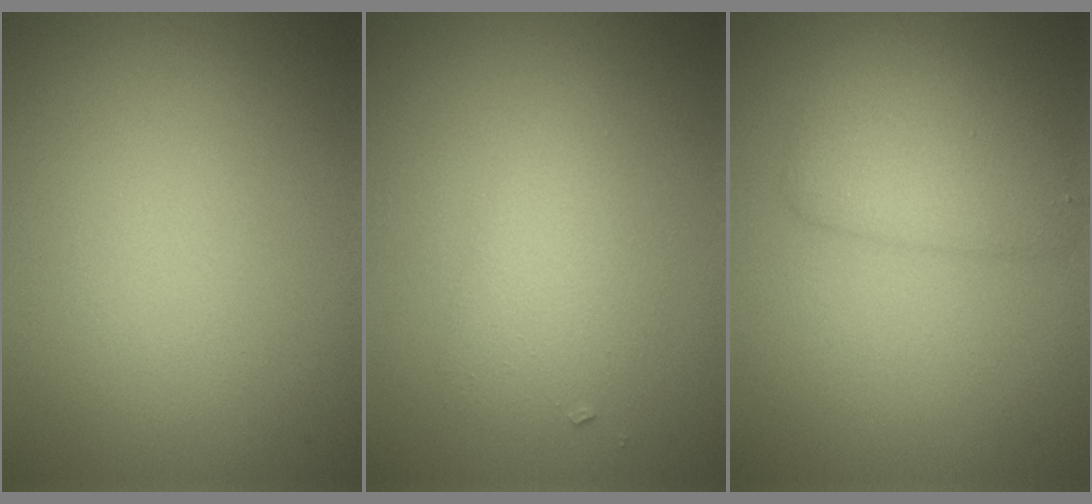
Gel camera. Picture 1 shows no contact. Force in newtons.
{"total": 2.3, "press": 2.3, "slide": 0.2}
{"total": 3.3, "press": 3.3, "slide": 0.1}